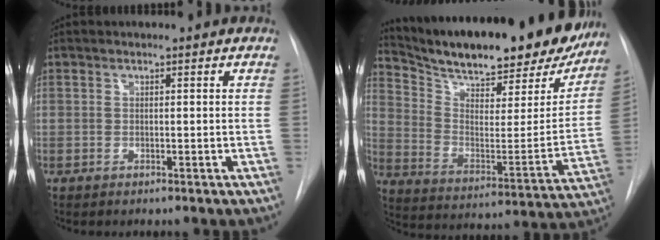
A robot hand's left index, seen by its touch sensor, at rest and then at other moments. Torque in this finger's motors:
{"motor_torque": [0.43, -0.99, 0.57, 0.14]}